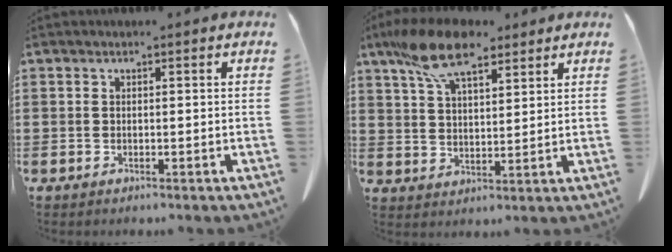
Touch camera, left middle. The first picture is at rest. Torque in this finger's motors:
{"motor_torque": [2.14, 0.00, 0.59, 0.21]}